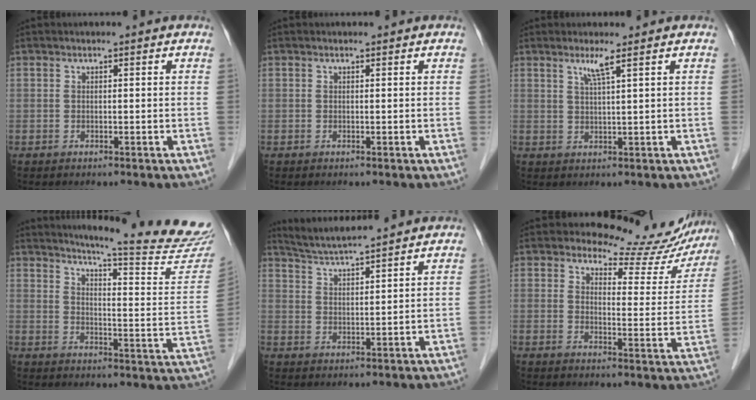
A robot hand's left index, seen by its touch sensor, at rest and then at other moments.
{"total": 0.0}
{"total": 2.4, "force": [1.5, -0.5, 1.8], "torque": [-0.039, -0.005, 0.032]}
{"total": 22.1, "force": [20.7, -0.3, 7.7], "torque": [-0.110, -0.113, 0.246]}
{"total": 9.9, "force": [9.2, -0.3, 3.6], "torque": [-0.070, 0.028, 0.146]}
{"total": 15.0, "force": [14.2, 4.2, 2.2], "torque": [0.003, -0.055, 0.143]}